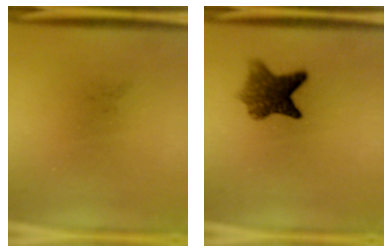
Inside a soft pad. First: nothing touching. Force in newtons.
{"total": 6.2}